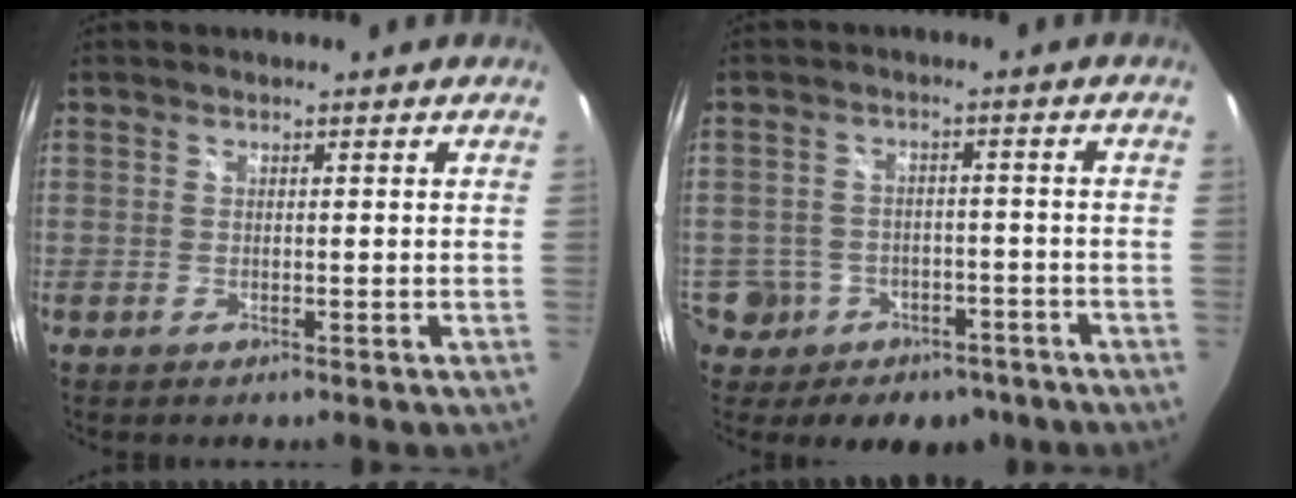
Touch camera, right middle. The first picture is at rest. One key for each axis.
{"total": 10.7, "fx": -5.0, "fy": 9.0, "fz": 2.9, "tx": -0.090, "ty": 0.029, "tz": -0.049}